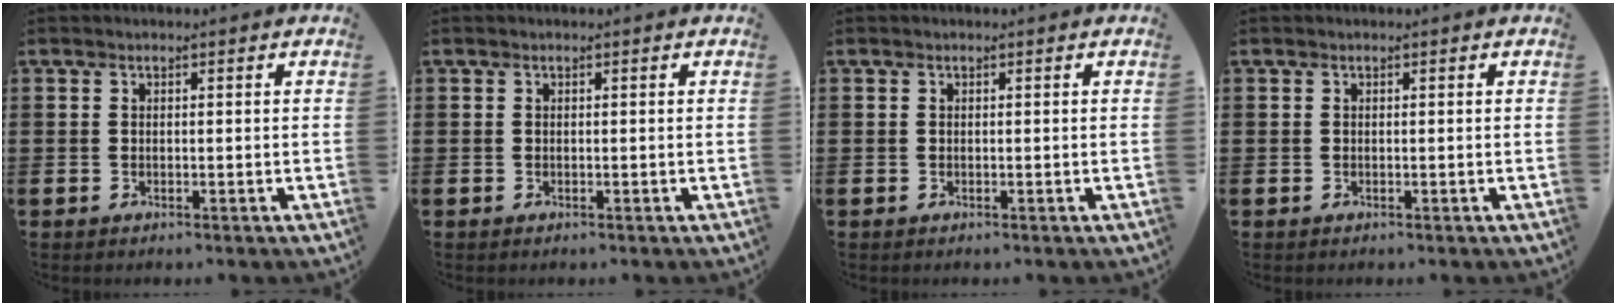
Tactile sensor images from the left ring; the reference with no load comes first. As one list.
[{"total": 0.0}, {"total": 0.0}, {"total": 0.0}]